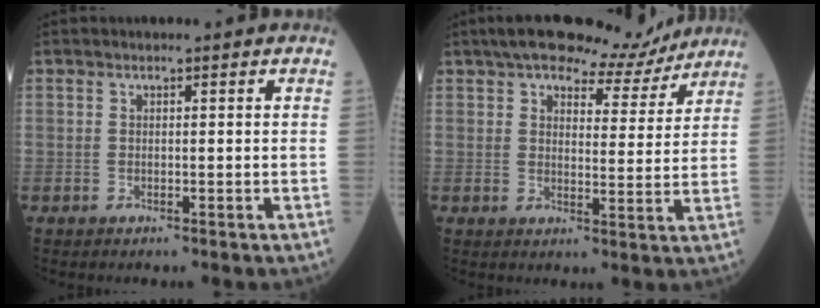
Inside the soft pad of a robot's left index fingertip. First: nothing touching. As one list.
[{"total": 11.7, "force": [10.4, 3.2, 4.1], "torque": [-0.051, 0.008, 0.135]}]